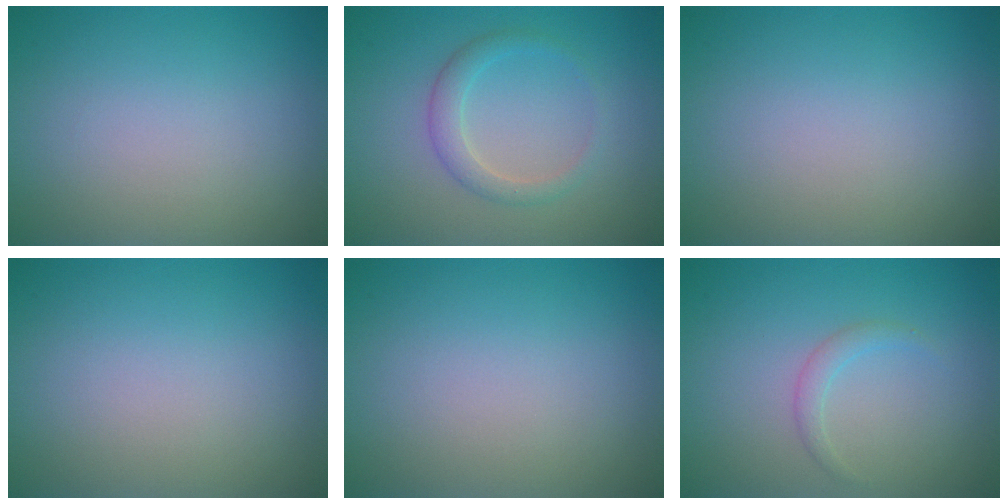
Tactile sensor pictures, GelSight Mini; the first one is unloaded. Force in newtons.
{"total": 2.1, "press": 2.1, "slide": 0.1}
{"total": 0.0}
{"total": 0.0}
{"total": 0.0}
{"total": 1.1, "press": 1.1, "slide": 0.1}